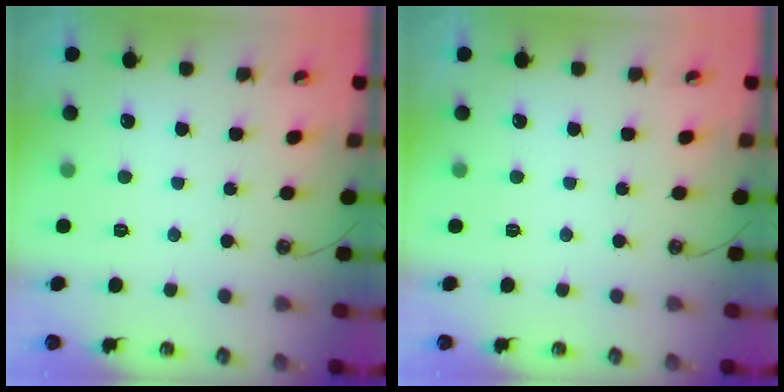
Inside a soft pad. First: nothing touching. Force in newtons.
{"total": 0.0}